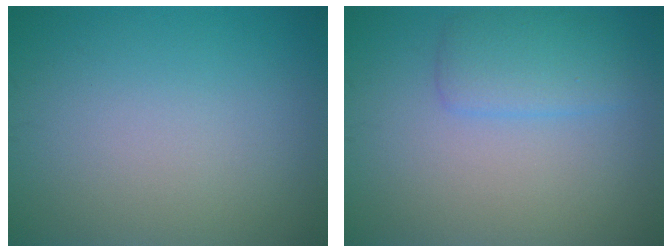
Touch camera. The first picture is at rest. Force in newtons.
{"total": 2.8, "press": 2.8, "slide": 0.2}